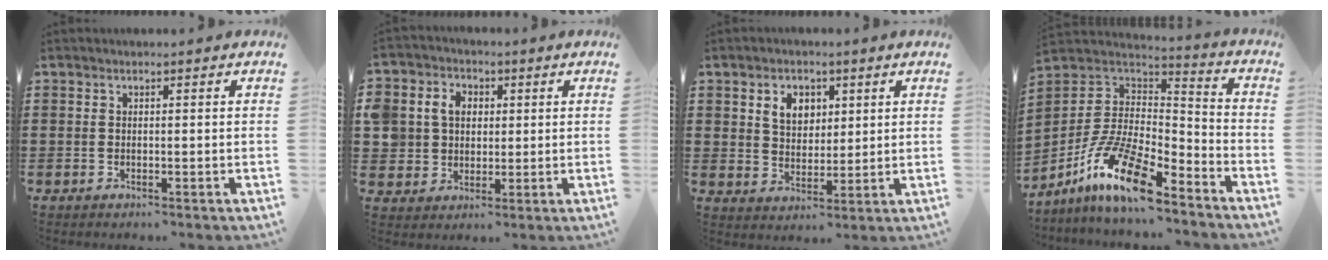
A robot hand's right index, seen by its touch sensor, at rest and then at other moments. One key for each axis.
{"total": 6.2, "fx": 1.2, "fy": 5.7, "fz": 2.0, "tx": -0.072, "ty": 0.018, "tz": 0.021}
{"total": 4.9, "fx": 2.0, "fy": 3.7, "fz": 2.5, "tx": -0.057, "ty": 0.010, "tz": 0.034}
{"total": 14.0, "fx": -8.9, "fy": 4.3, "fz": 9.9, "tx": -0.208, "ty": 0.012, "tz": -0.167}